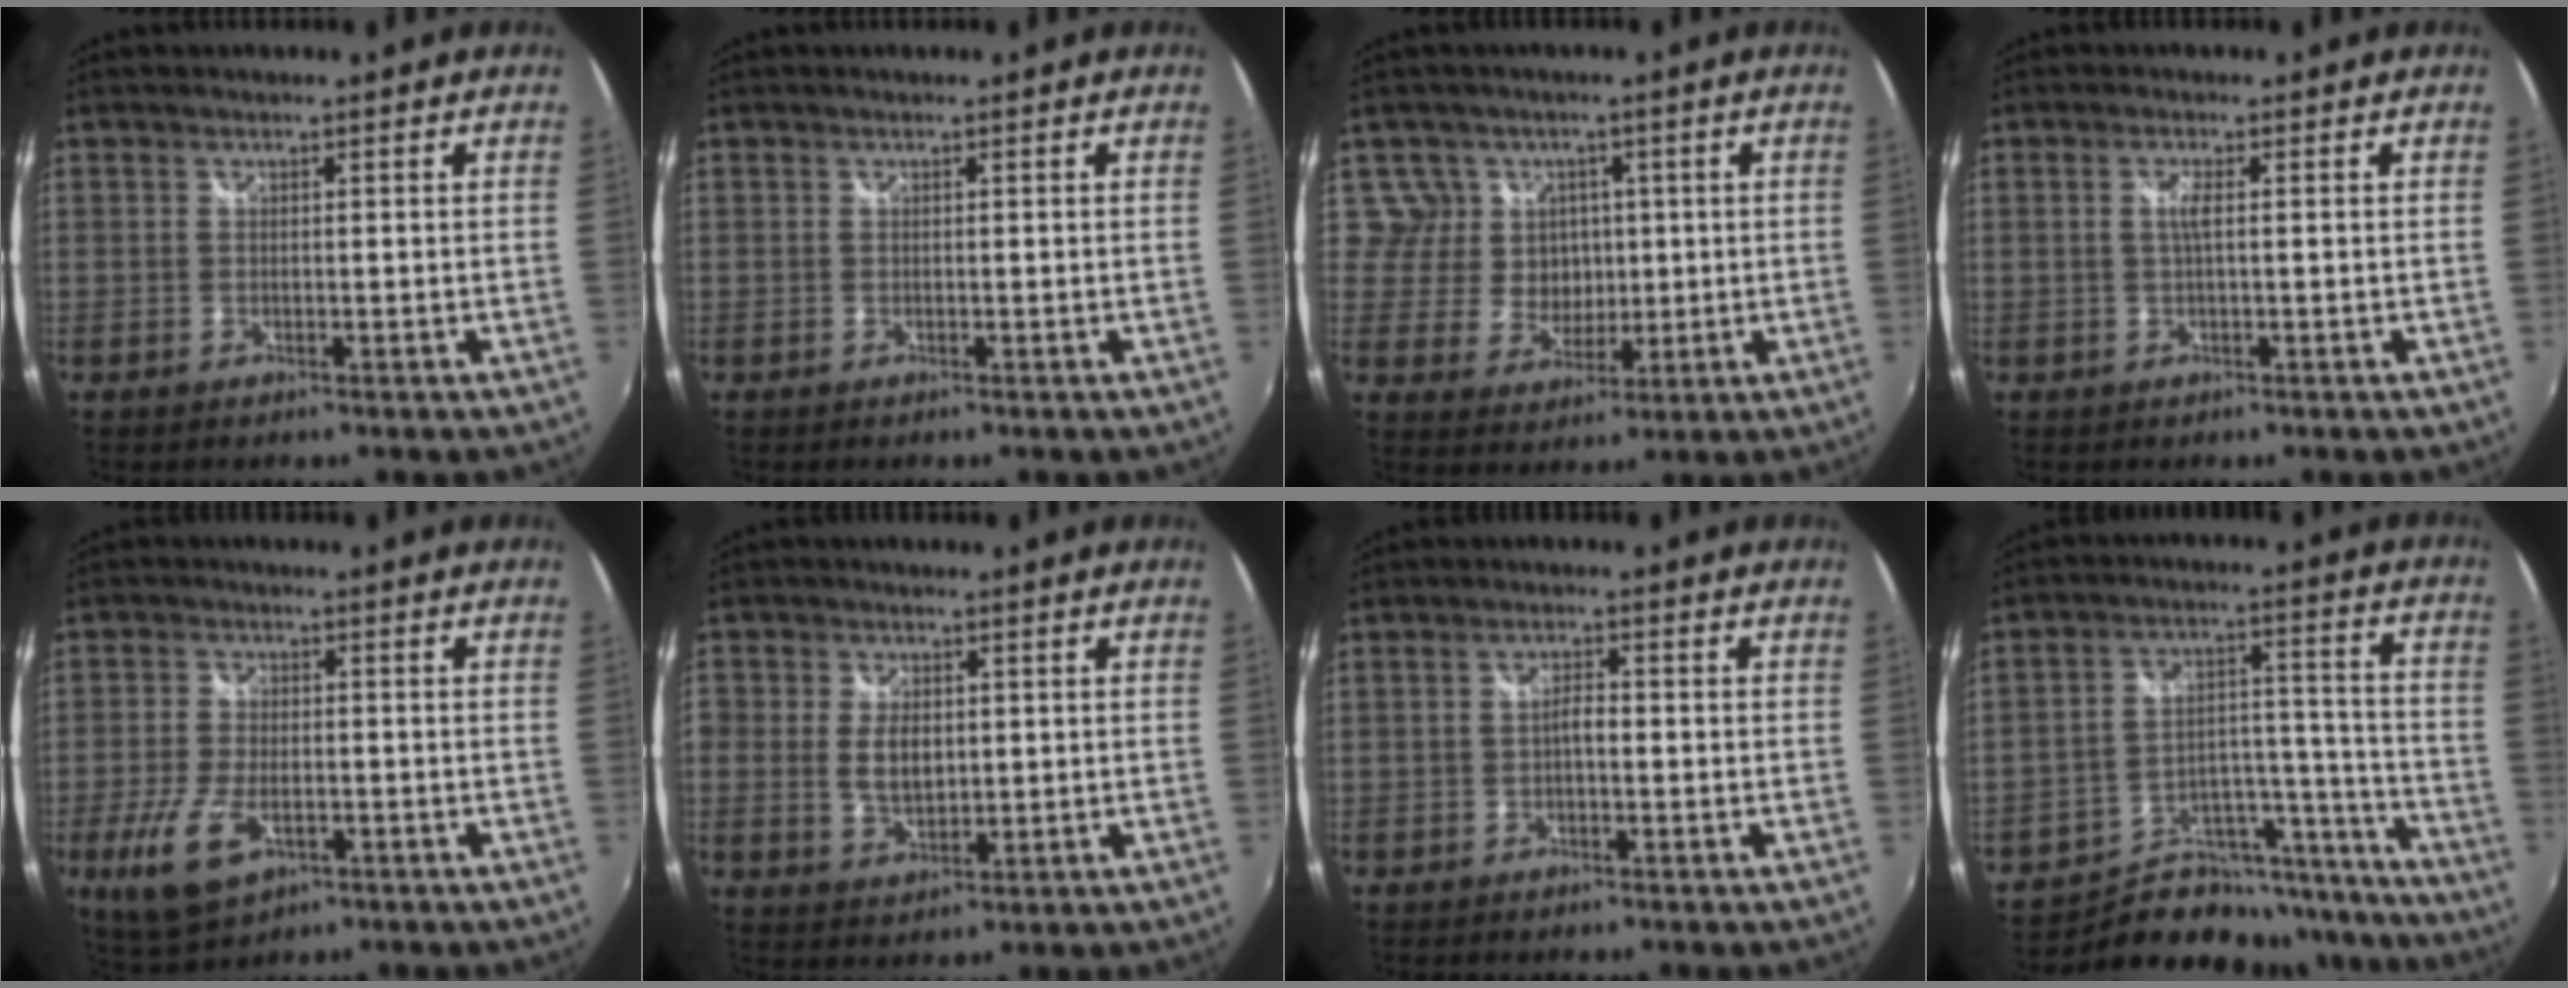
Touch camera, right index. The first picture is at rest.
{"total": 0.0}
{"total": 7.0, "force": [1.6, 6.8, 0.8], "torque": [-0.022, 0.013, 0.029]}
{"total": 1.9, "force": [0.1, 0.0, 1.9], "torque": [-0.036, 0.000, 0.000]}
{"total": 10.0, "force": [-4.0, 5.2, 7.6], "torque": [-0.173, -0.018, -0.069]}
{"total": 5.8, "force": [0.1, 4.0, 4.3], "torque": [-0.089, 0.002, 0.002]}
{"total": 1.9, "force": [-0.6, 0.7, 1.6], "torque": [-0.032, 0.006, -0.013]}
{"total": 19.1, "force": [-16.4, 8.8, 4.4], "torque": [-0.074, 0.068, -0.226]}